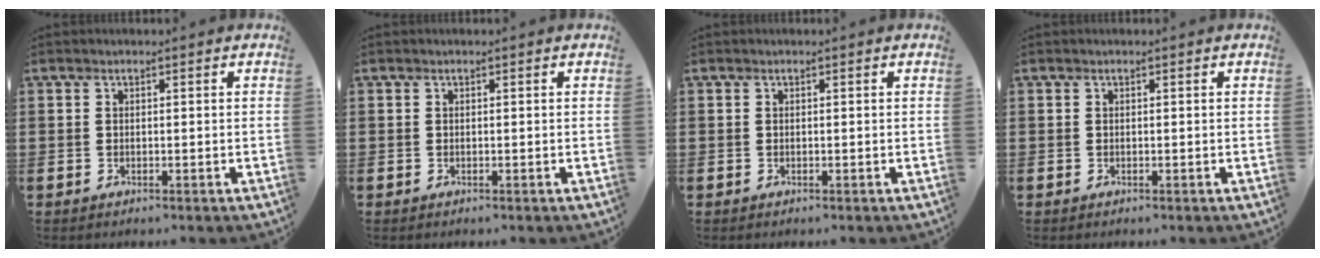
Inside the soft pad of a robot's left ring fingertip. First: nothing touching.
{"total": 0.0}
{"total": 0.0}
{"total": 0.0}